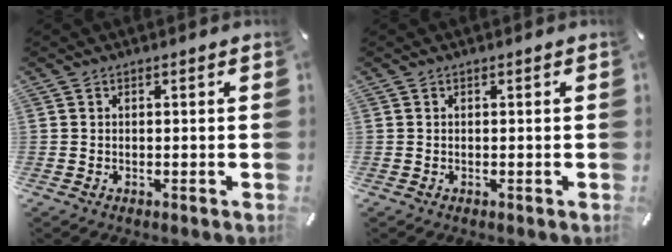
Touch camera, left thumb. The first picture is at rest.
{"total": 0.0}